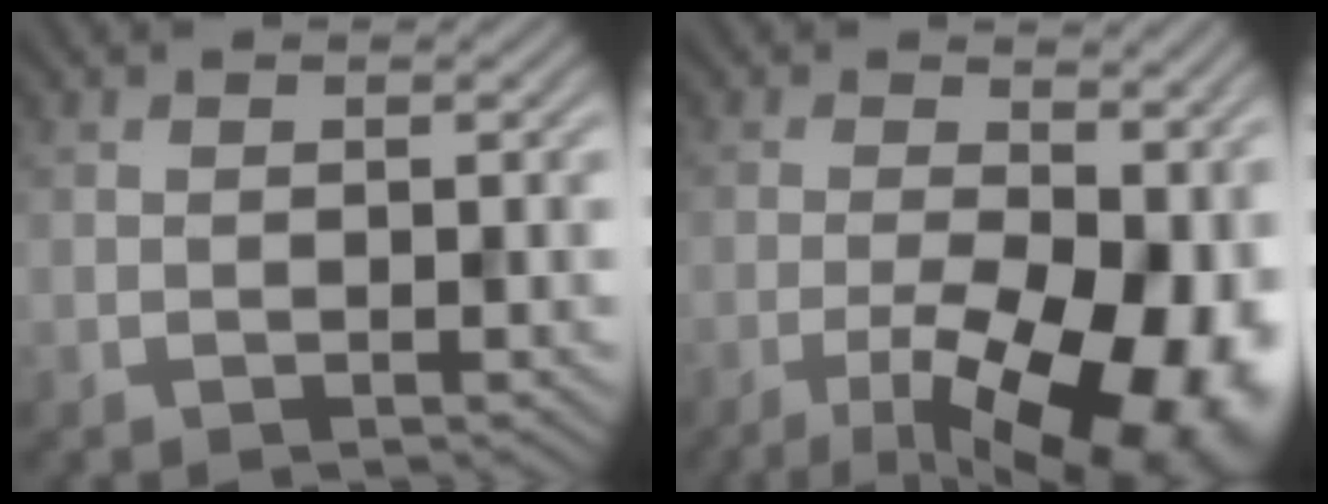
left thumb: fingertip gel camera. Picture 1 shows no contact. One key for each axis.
{"total": 15.3, "fx": -5.2, "fy": 6.5, "fz": 12.8, "tx": -0.186, "ty": -0.019, "tz": -0.070}